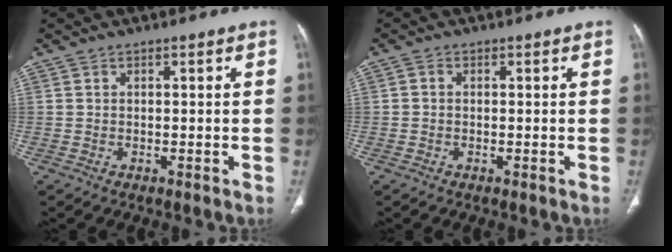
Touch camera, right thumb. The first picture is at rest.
{"total": 0.7, "force": [-0.1, 0.6, 0.4], "torque": [-0.006, 0.001, -0.005]}